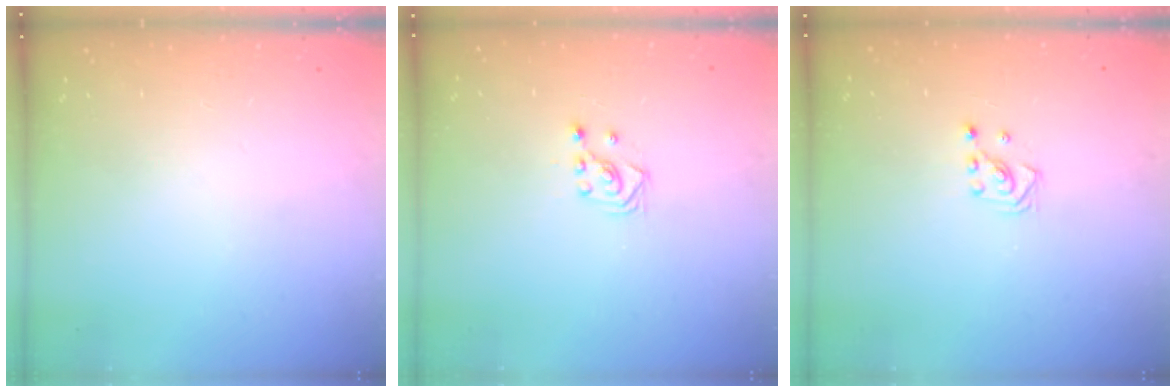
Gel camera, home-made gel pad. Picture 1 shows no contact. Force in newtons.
{"total": 2.9, "press": 2.7, "slide": 1.0}
{"total": 2.6, "press": 2.6, "slide": 0.3}